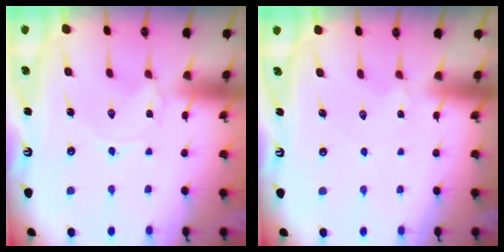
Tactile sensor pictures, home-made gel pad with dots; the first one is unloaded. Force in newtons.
{"total": 3.5, "press": 3.4, "slide": 0.5}